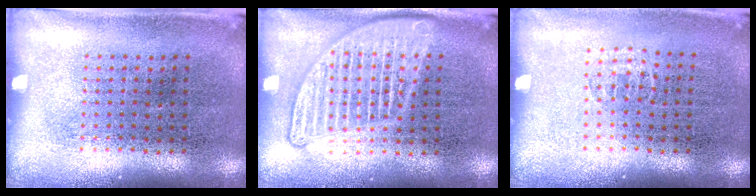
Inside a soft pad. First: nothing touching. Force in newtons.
{"total": 3.0, "press": 2.9, "slide": 0.3}
{"total": 0.5, "press": 0.4, "slide": 0.3}